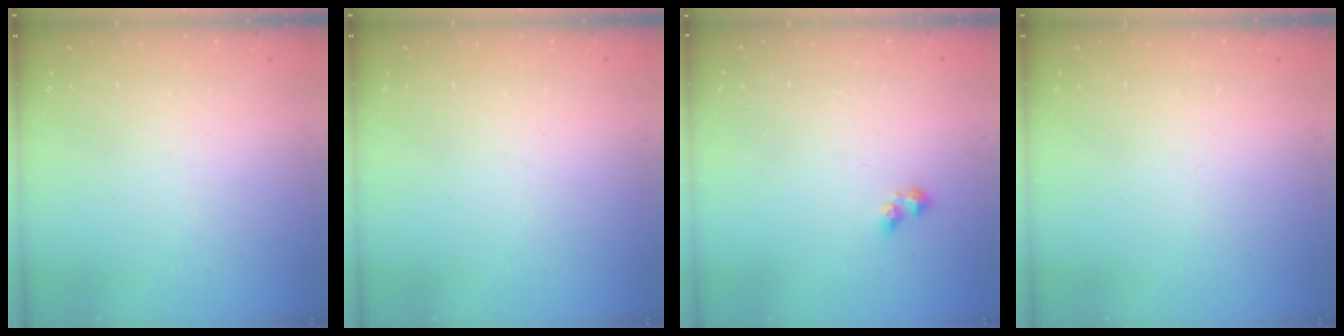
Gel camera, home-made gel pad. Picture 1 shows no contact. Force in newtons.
{"total": 0.0}
{"total": 2.5, "press": 2.3, "slide": 0.9}
{"total": 0.0}